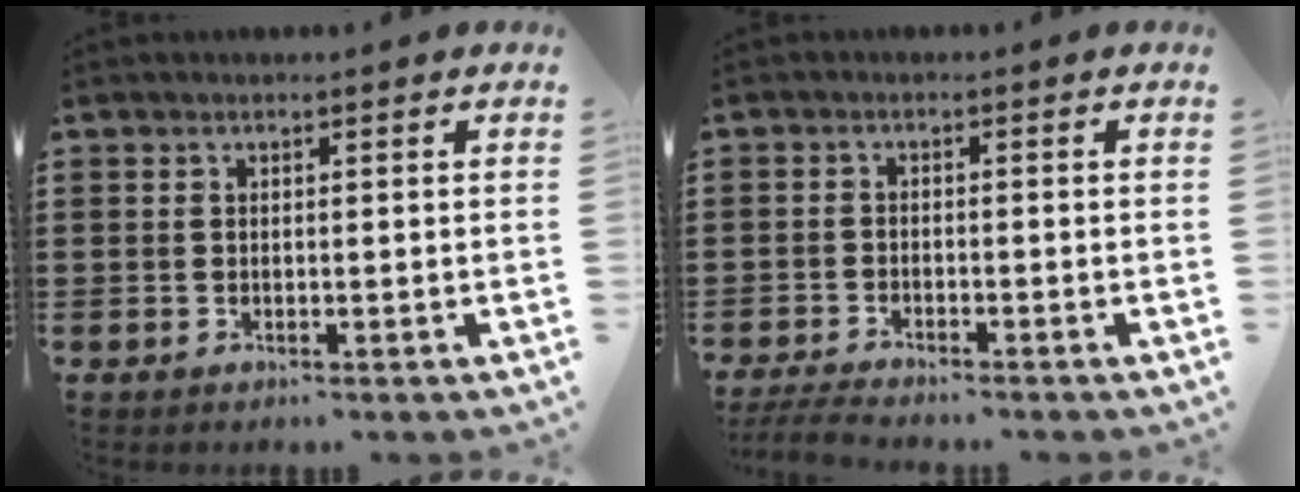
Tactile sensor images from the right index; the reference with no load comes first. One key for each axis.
{"total": 3.0, "fx": -2.9, "fy": 0.1, "fz": 0.5, "tx": -0.023, "ty": -0.006, "tz": -0.065}